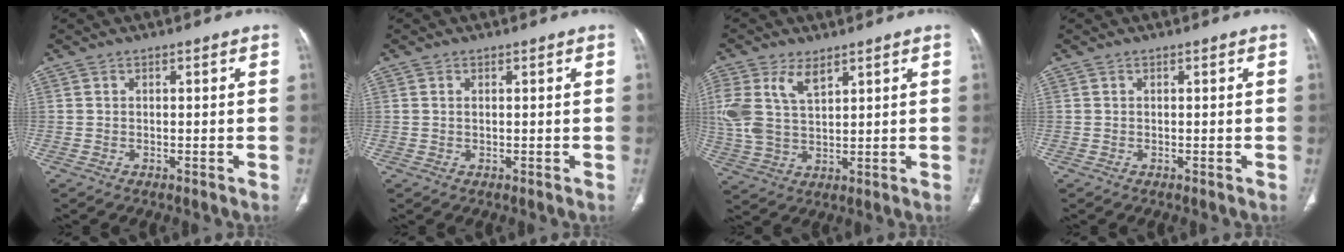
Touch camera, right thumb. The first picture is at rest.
{"total": 0.6, "force": [0.3, 0.2, 0.5], "torque": [-0.013, 0.003, 0.006]}
{"total": 10.6, "force": [5.0, 5.7, 7.5], "torque": [-0.170, -0.007, 0.108]}
{"total": 0.0}